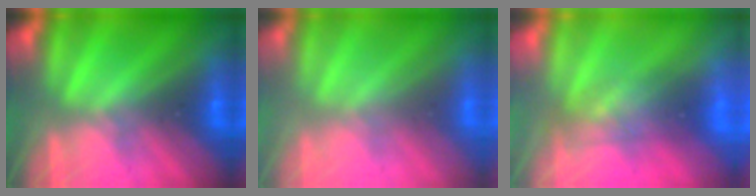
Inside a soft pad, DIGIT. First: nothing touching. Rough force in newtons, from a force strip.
{"total": 2.7}
{"total": 2.8}